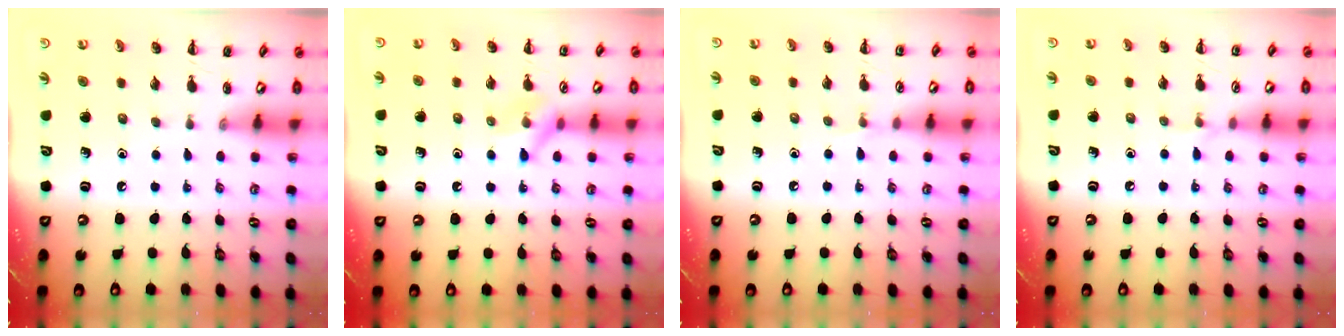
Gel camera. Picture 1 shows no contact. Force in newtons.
{"total": 8.6, "press": 8.5, "slide": 1.3}
{"total": 3.0, "press": 2.8, "slide": 0.9}
{"total": 3.9, "press": 3.6, "slide": 1.4}